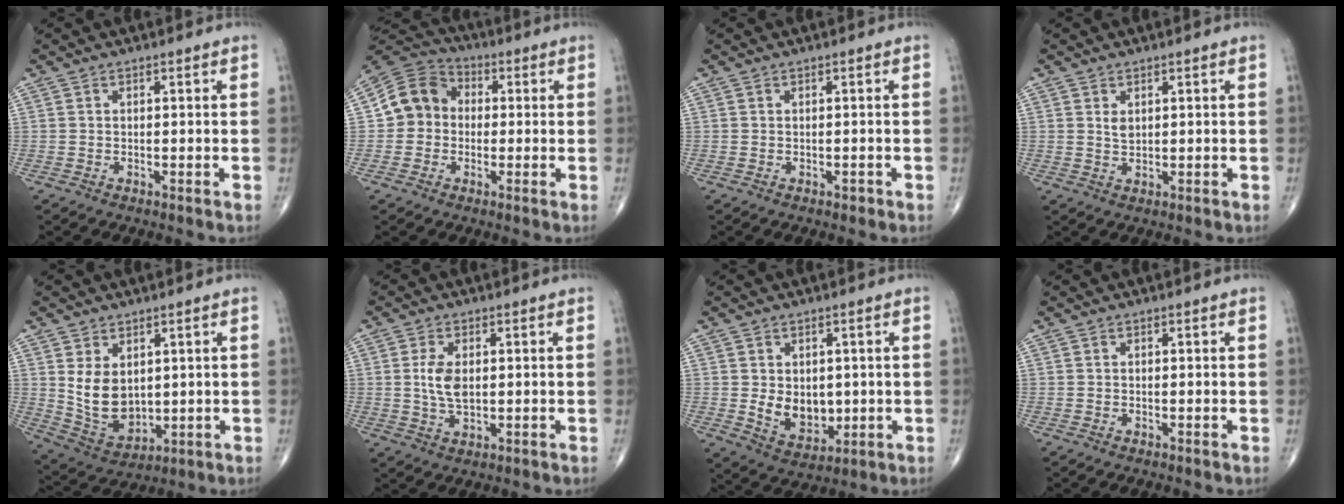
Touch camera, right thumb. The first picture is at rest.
{"total": 9.2, "force": [-0.1, 8.2, 4.1], "torque": [-0.055, 0.029, -0.018]}
{"total": 0.6, "force": [-0.3, 0.4, 0.3], "torque": [-0.002, 0.000, -0.005]}
{"total": 1.9, "force": [0.8, 1.1, 1.3], "torque": [-0.019, -0.005, 0.017]}
{"total": 9.4, "force": [2.0, 6.5, 6.5], "torque": [-0.098, -0.021, 0.062]}
{"total": 5.7, "force": [0.6, 3.1, 4.8], "torque": [-0.093, -0.006, 0.013]}
{"total": 8.2, "force": [0.0, 6.0, 5.6], "torque": [-0.058, -0.015, 0.020]}
{"total": 0.0}